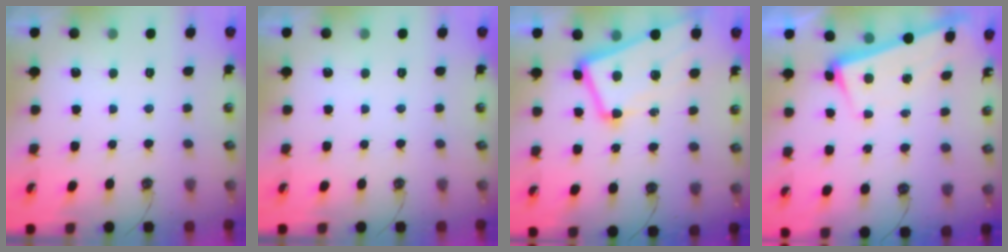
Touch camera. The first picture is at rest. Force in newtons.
{"total": 0.0}
{"total": 7.0, "press": 6.8, "slide": 1.6}
{"total": 3.3, "press": 3.2, "slide": 1.1}